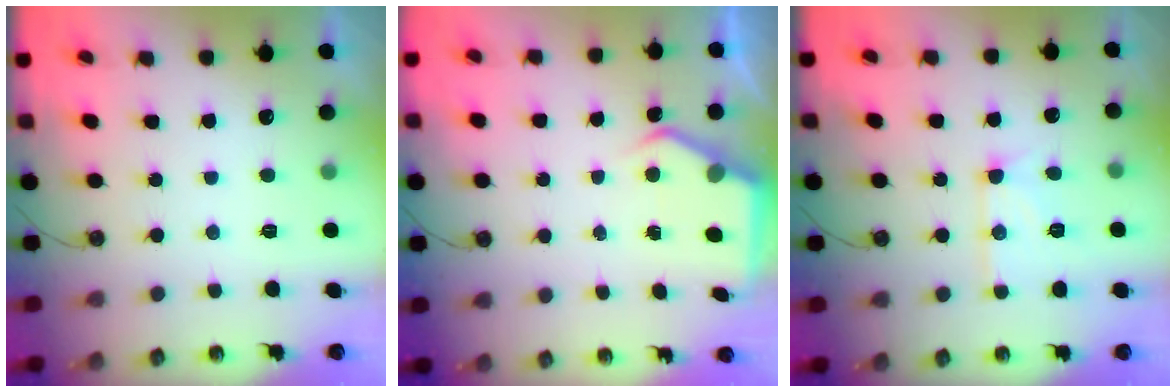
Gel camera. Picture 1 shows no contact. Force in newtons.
{"total": 5.1, "press": 5.1, "slide": 0.2}
{"total": 10.8, "press": 10.8, "slide": 0.4}